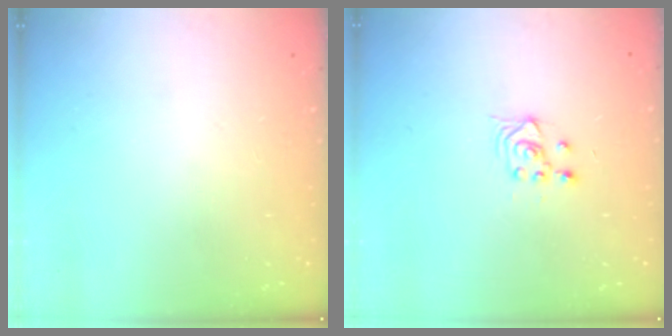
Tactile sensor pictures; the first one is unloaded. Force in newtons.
{"total": 3.4, "press": 3.1, "slide": 1.4}